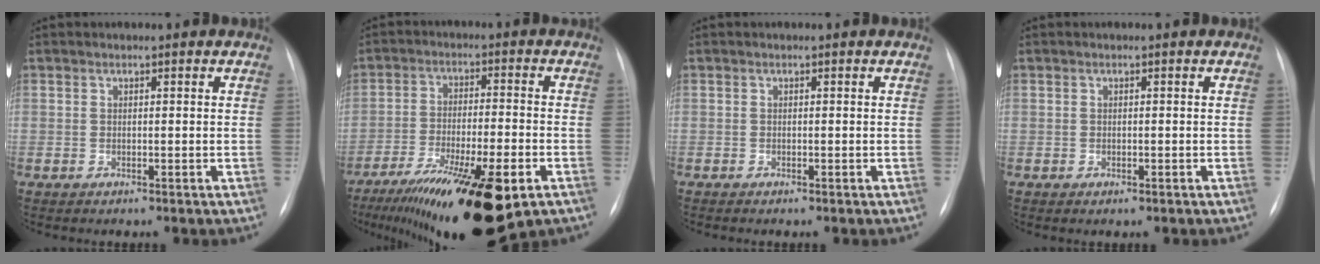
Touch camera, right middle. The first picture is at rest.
{"total": 18.4, "force": [-10.8, 3.6, 14.5], "torque": [-0.209, -0.036, -0.173]}
{"total": 0.0}
{"total": 0.5, "force": [-0.3, 0.2, 0.4], "torque": [-0.007, -0.002, -0.002]}